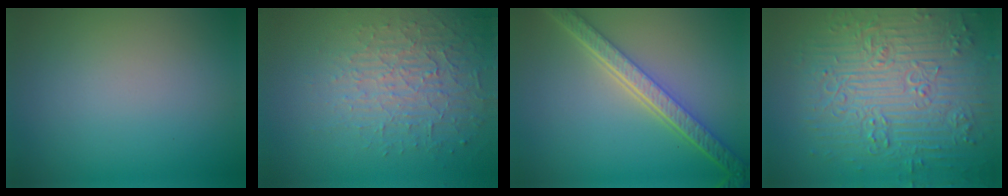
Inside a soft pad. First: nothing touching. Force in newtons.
{"total": 3.7, "press": 3.2, "slide": 1.7}
{"total": 5.6, "press": 4.3, "slide": 3.7}
{"total": 9.3, "press": 6.9, "slide": 6.3}